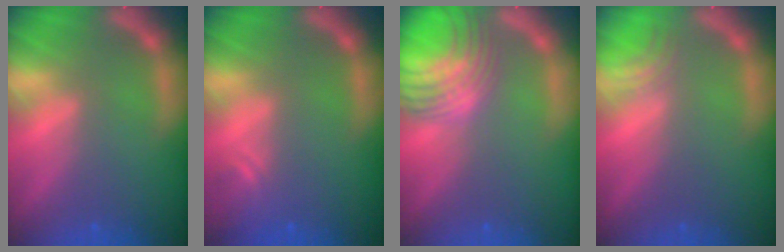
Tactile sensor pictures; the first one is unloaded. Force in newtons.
{"total": 1.9}
{"total": 10.1}
{"total": 2.0}